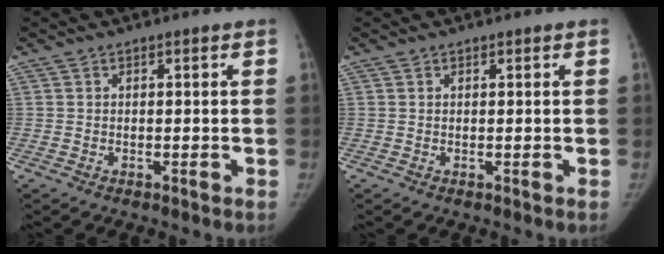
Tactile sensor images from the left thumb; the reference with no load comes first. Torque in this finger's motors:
{"motor_torque": [0.09, 0.03, 0.06, -0.14, 0.01]}